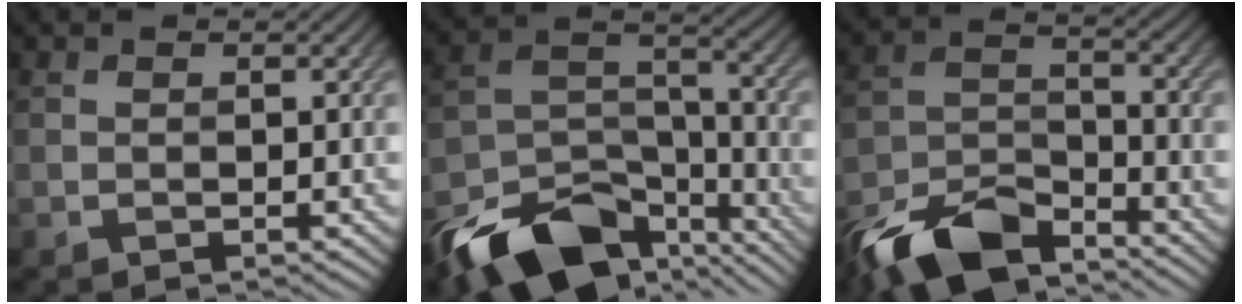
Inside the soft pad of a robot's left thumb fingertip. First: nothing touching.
{"total": 15.3, "force": [-10.8, 7.4, 7.9], "torque": [-0.169, -0.026, -0.183]}
{"total": 11.5, "force": [-9.0, 4.3, 5.8], "torque": [-0.112, -0.006, -0.180]}